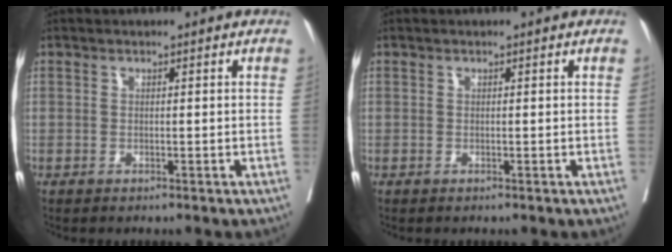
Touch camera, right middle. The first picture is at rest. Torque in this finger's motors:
{"motor_torque": [-0.01, -0.01, 0.00, 0.00]}